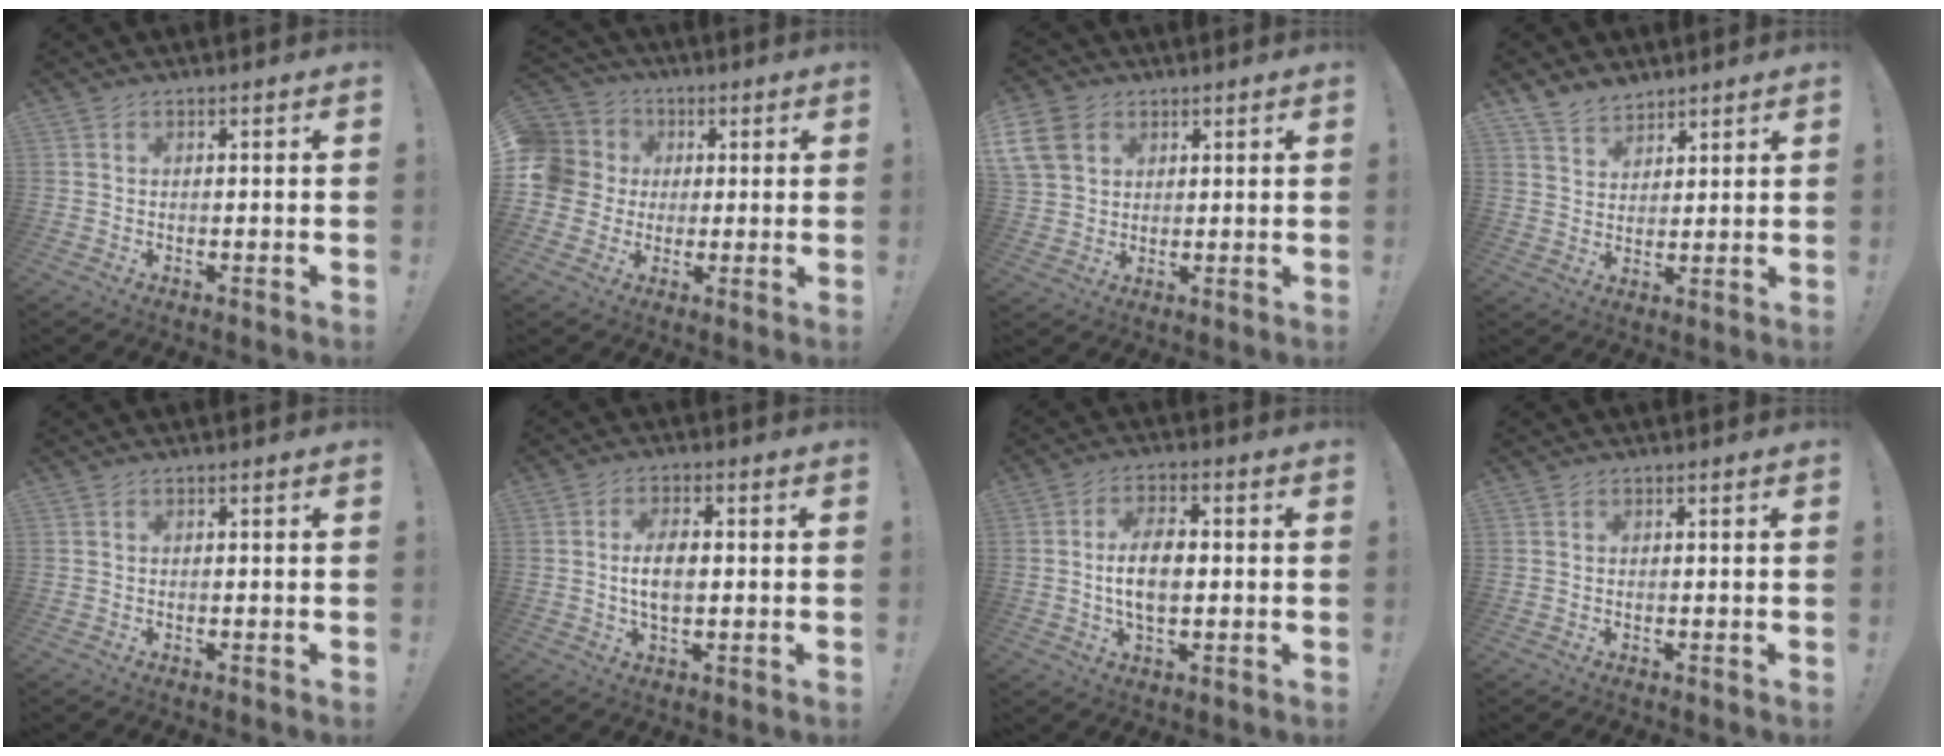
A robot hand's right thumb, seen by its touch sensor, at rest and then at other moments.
{"total": 10.6, "force": [0.5, 9.9, 3.5], "torque": [-0.066, 0.010, 0.016]}
{"total": 9.9, "force": [4.1, 7.8, 4.4], "torque": [-0.087, -0.015, 0.086]}
{"total": 6.6, "force": [5.6, 3.3, 1.1], "torque": [-0.023, -0.037, 0.109]}
{"total": 0.0}
{"total": 7.0, "force": [-0.4, 3.4, 6.1], "torque": [-0.105, 0.001, -0.011]}
{"total": 9.2, "force": [-0.5, 4.9, 7.7], "torque": [-0.138, 0.002, -0.013]}
{"total": 0.0}